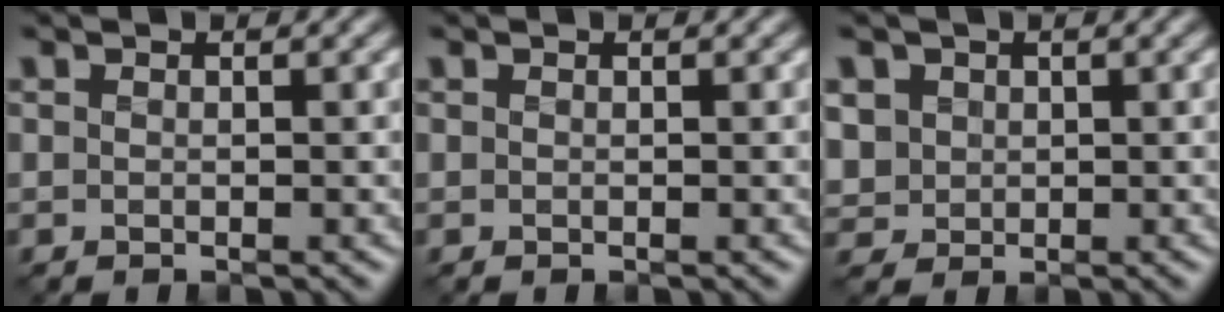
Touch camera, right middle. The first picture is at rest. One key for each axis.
{"total": 0.0}
{"total": 3.8, "fx": 1.2, "fy": 3.3, "fz": 1.3, "tx": -0.063, "ty": 0.015, "tz": 0.031}